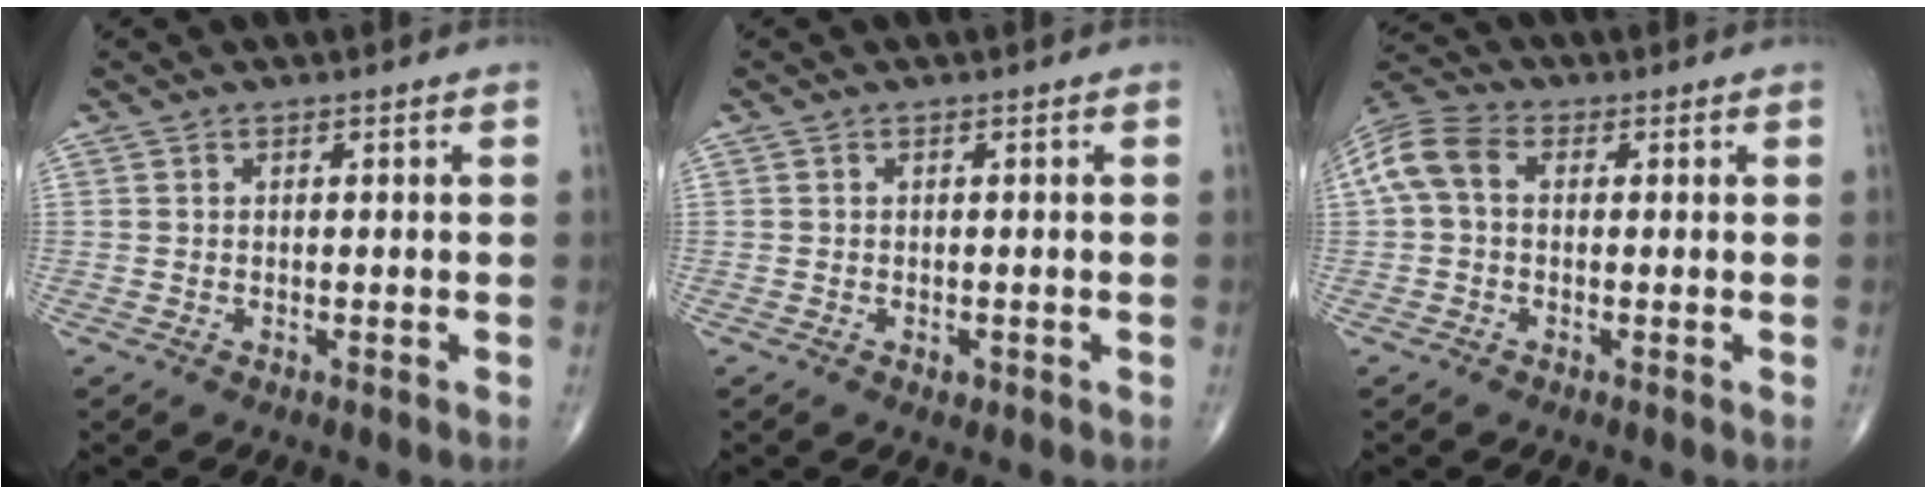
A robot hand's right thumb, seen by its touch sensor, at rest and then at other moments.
{"total": 0.9, "force": [-0.4, 0.6, 0.6], "torque": [-0.008, -0.001, -0.005]}
{"total": 7.9, "force": [0.8, 5.4, 5.7], "torque": [-0.124, 0.028, 0.007]}